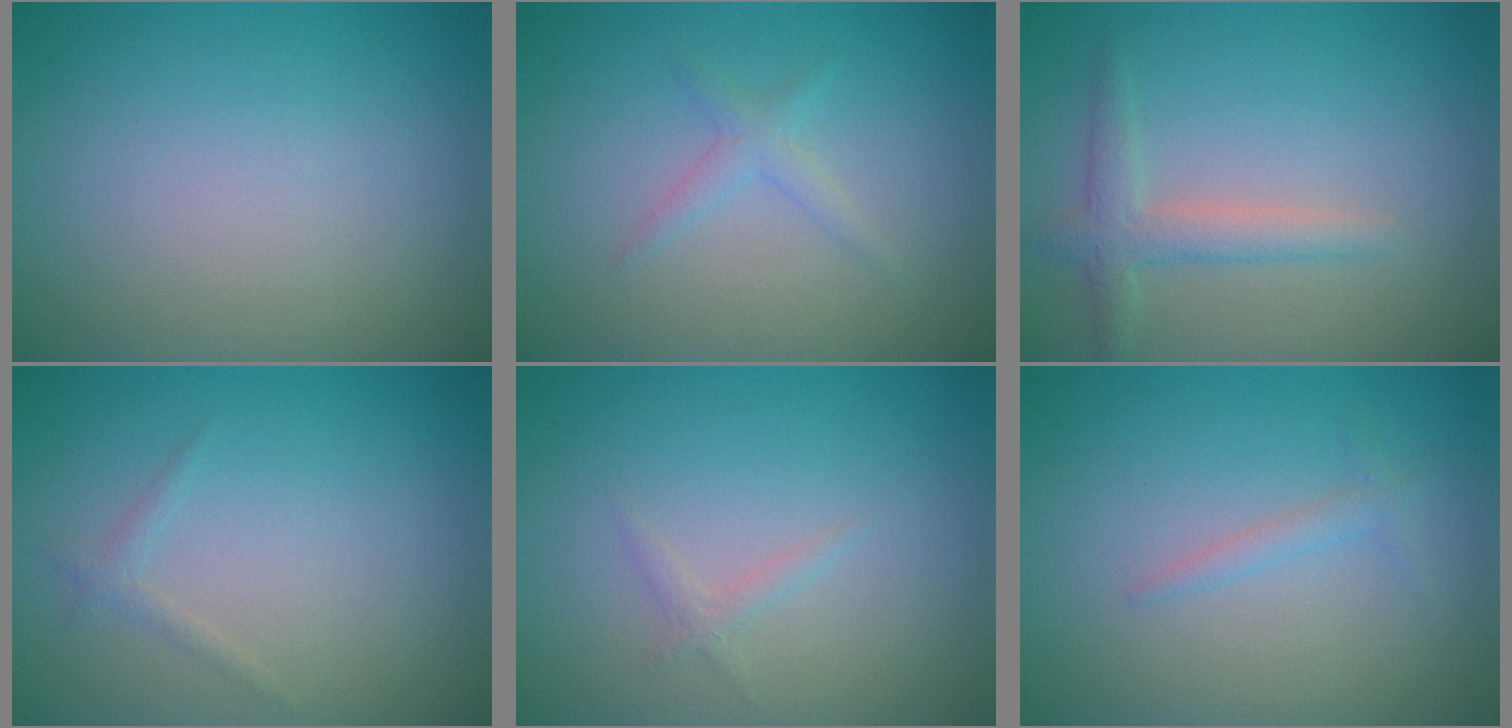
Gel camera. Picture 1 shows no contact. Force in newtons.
{"total": 1.3, "press": 1.3, "slide": 0.0}
{"total": 2.4, "press": 2.4, "slide": 0.1}
{"total": 0.9, "press": 0.9, "slide": 0.1}
{"total": 0.8, "press": 0.8, "slide": 0.0}
{"total": 1.0, "press": 1.0, "slide": 0.1}